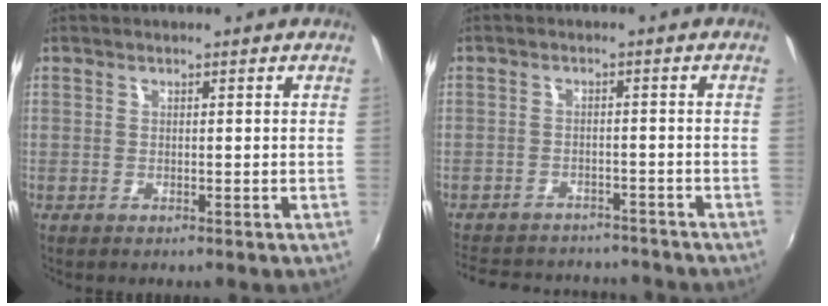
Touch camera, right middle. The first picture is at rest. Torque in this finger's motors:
{"motor_torque": [1.06, -1.08, 0.62, 0.14]}